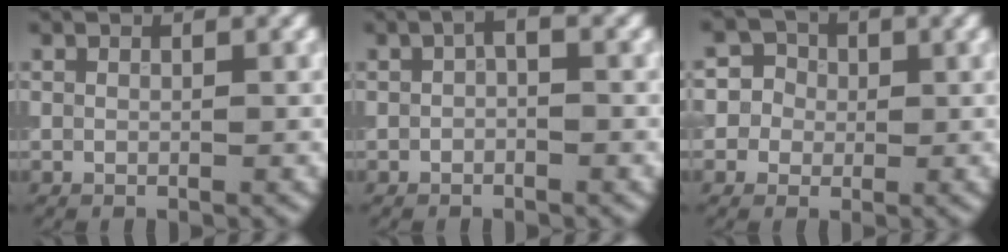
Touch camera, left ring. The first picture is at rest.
{"total": 1.0, "force": [-0.3, 0.5, 0.9], "torque": [-0.019, 0.002, -0.008]}
{"total": 3.7, "force": [0.2, 3.6, 0.8], "torque": [0.009, 0.019, -0.018]}